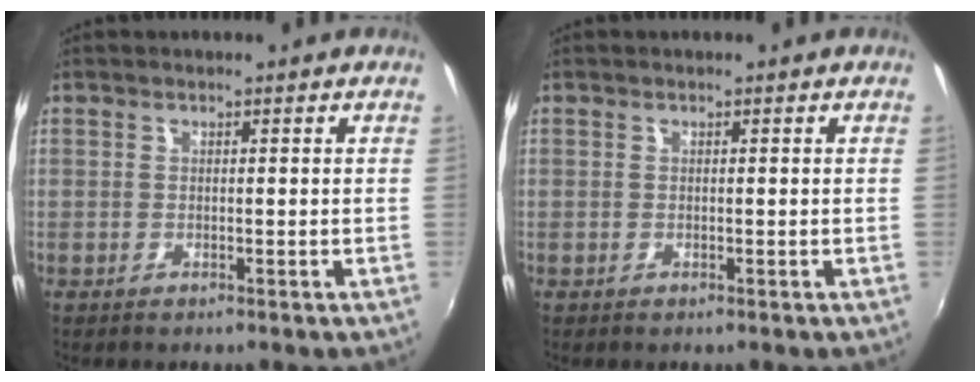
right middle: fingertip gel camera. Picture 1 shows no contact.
{"total": 0.0}